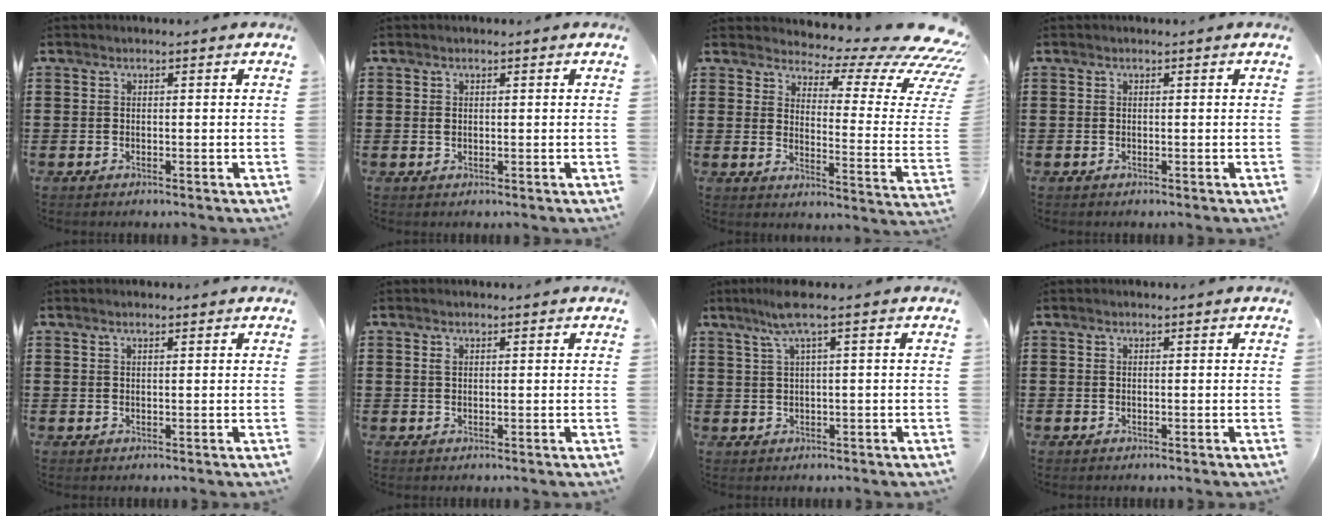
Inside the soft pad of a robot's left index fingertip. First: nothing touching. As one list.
[{"total": 0.7, "force": [0.1, 0.6, 0.3], "torque": [-0.008, 0.005, 0.002]}, {"total": 7.1, "force": [5.6, 1.5, 4.1], "torque": [-0.070, -0.057, 0.091]}, {"total": 0.0}, {"total": 0.7, "force": [0.6, 0.1, 0.4], "torque": [-0.009, 0.001, 0.011]}, {"total": 0.9, "force": [0.4, 0.5, 0.6], "torque": [-0.013, 0.002, 0.008]}, {"total": 4.3, "force": [2.1, -0.1, 3.8], "torque": [-0.076, 0.001, 0.036]}, {"total": 0.0}]